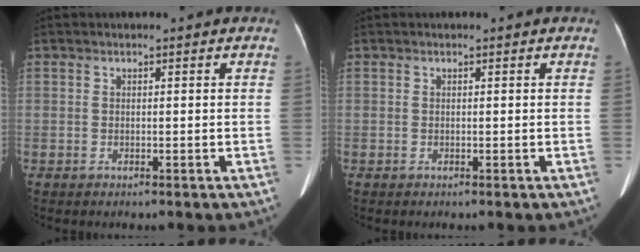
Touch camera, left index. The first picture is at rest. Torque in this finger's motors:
{"motor_torque": [-0.04, -0.10, -0.02, -0.01]}